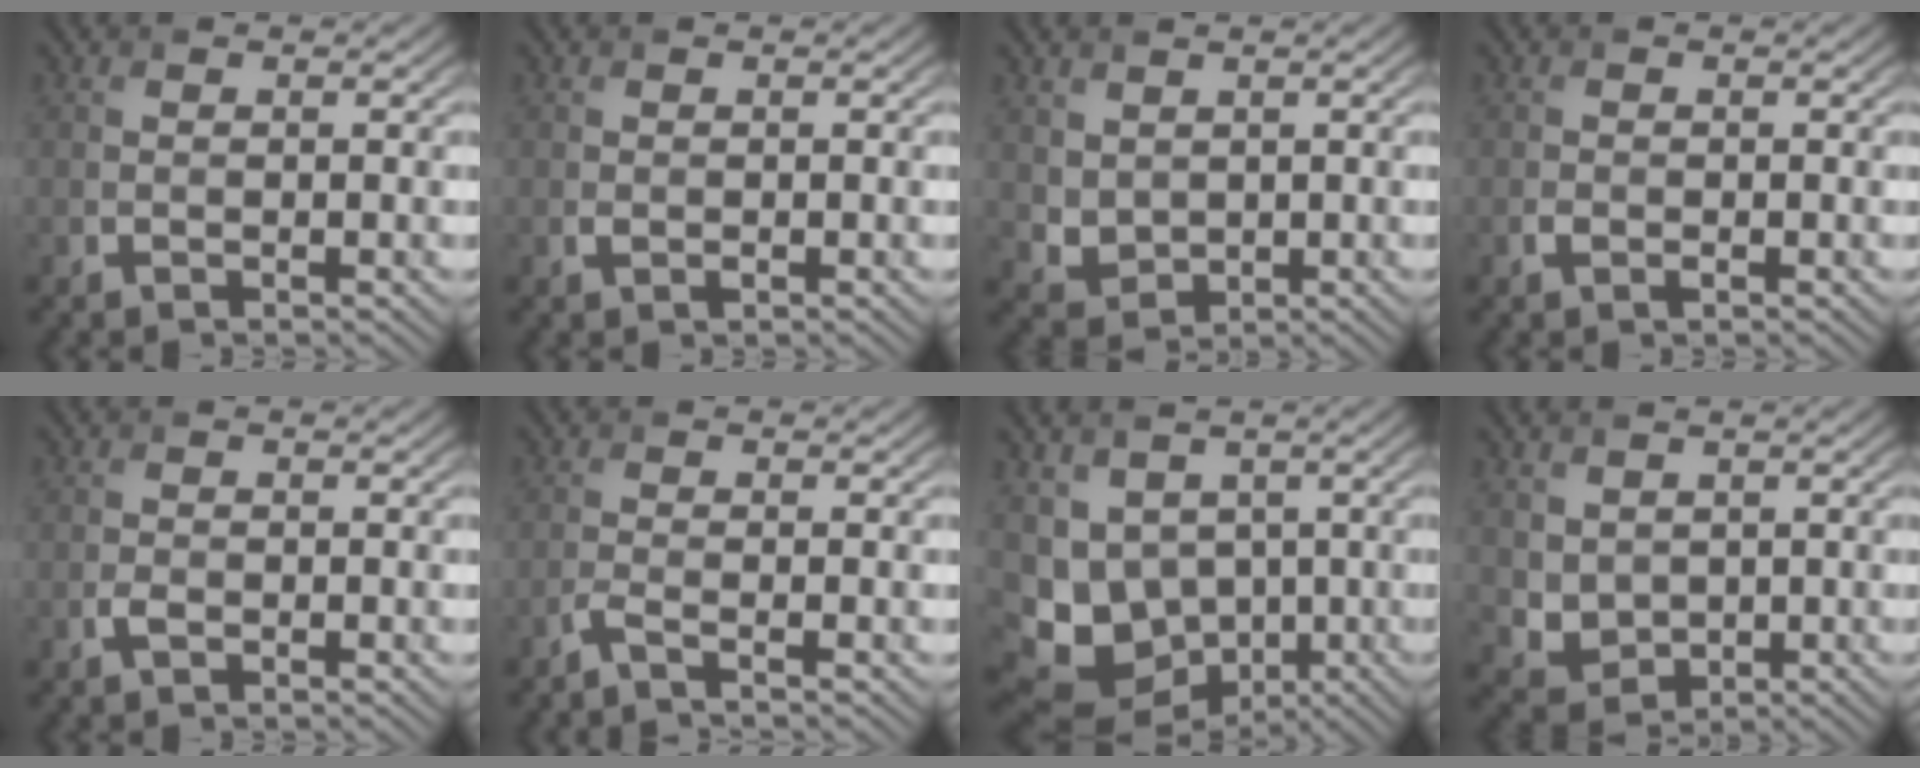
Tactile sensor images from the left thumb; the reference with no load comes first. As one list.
[{"total": 0.6, "force": [-0.1, 0.4, 0.4], "torque": [-0.010, -0.003, -0.001]}, {"total": 2.9, "force": [1.4, 2.2, 1.3], "torque": [-0.041, -0.010, 0.034]}, {"total": 0.9, "force": [-0.4, 0.5, 0.6], "torque": [-0.014, -0.002, -0.006]}, {"total": 1.1, "force": [-0.5, 0.6, 0.8], "torque": [-0.018, 0.000, -0.011]}, {"total": 1.9, "force": [-1.2, 0.1, 1.4], "torque": [-0.020, 0.001, -0.040]}, {"total": 10.0, "force": [-0.1, 8.4, 5.4], "torque": [-0.132, -0.026, 0.015]}, {"total": 3.4, "force": [1.4, 2.7, 1.5], "torque": [-0.049, -0.012, 0.034]}]